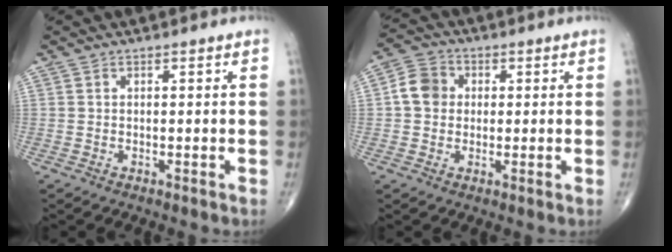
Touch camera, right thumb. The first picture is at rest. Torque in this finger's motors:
{"motor_torque": [0.24, 1.13, 0.79, 0.05, 0.06]}